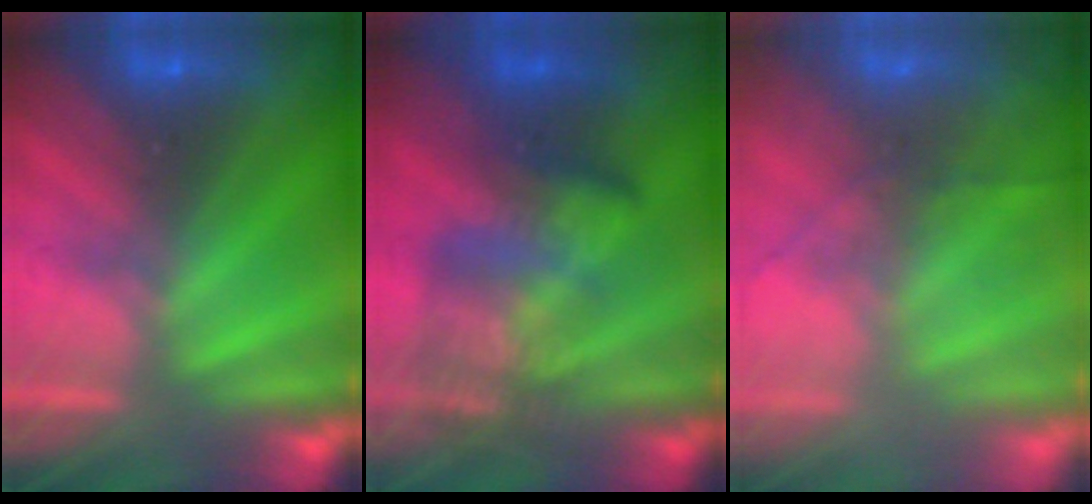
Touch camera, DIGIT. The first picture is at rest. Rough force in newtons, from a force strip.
{"total": 3.8}
{"total": 7.2}